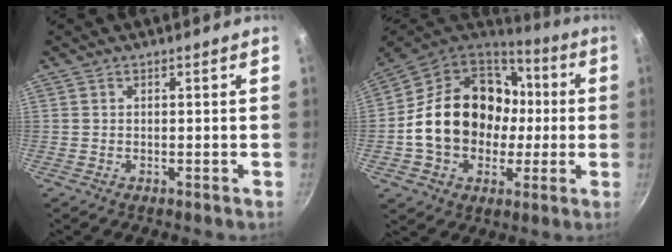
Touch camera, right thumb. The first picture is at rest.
{"total": 23.9, "force": [-0.1, 18.8, 14.9], "torque": [-0.239, 0.049, 0.007]}